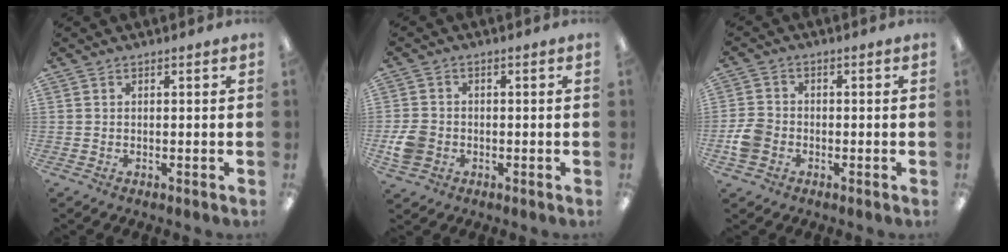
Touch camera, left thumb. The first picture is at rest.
{"total": 5.4, "force": [-1.5, 4.5, 2.7], "torque": [-0.048, 0.007, -0.027]}
{"total": 5.5, "force": [-1.8, 4.3, 2.9], "torque": [-0.059, 0.012, -0.032]}